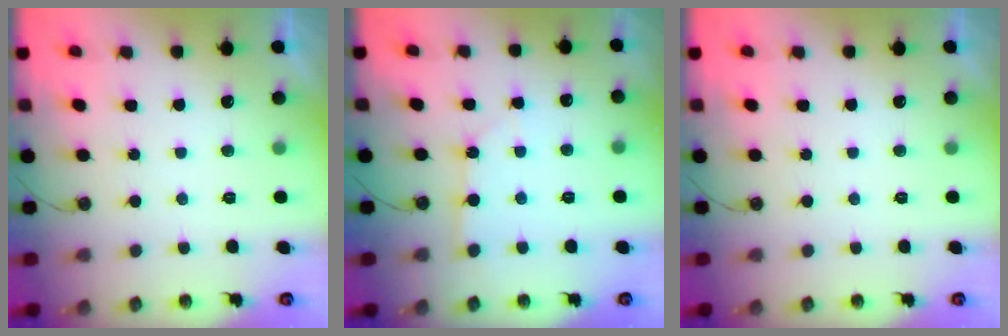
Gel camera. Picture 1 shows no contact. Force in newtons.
{"total": 2.5, "press": 2.5, "slide": 0.3}
{"total": 0.0}